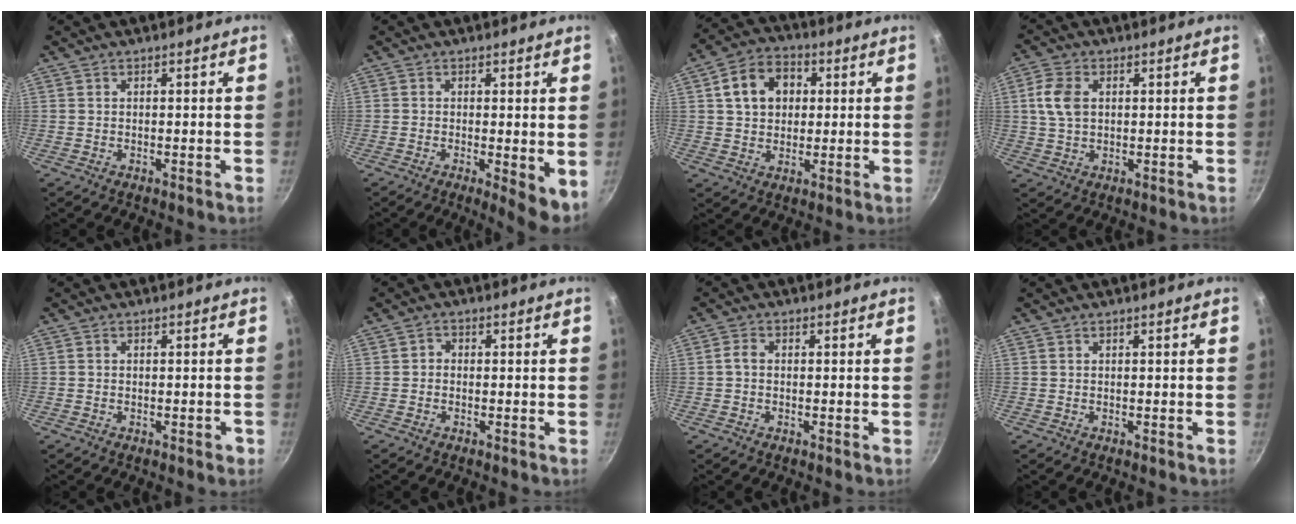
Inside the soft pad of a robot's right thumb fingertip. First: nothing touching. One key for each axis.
{"total": 5.8, "fx": -0.9, "fy": 1.7, "fz": 5.5, "tx": -0.071, "ty": -0.012, "tz": -0.011}
{"total": 10.4, "fx": 2.6, "fy": 8.0, "fz": 6.1, "tx": -0.079, "ty": 0.014, "tz": 0.033}
{"total": 6.3, "fx": 1.3, "fy": 4.2, "fz": 4.6, "tx": -0.084, "ty": 0.003, "tz": 0.023}
{"total": 1.2, "fx": -0.6, "fy": 0.6, "fz": 0.8, "tx": -0.007, "ty": 0.008, "tz": -0.006}
{"total": 1.3, "fx": -0.3, "fy": 1.1, "fz": 0.6, "tx": -0.010, "ty": 0.007, "tz": -0.010}
{"total": 1.8, "fx": -0.1, "fy": 1.0, "fz": 1.5, "tx": -0.039, "ty": 0.009, "tz": -0.009}
{"total": 0.0}